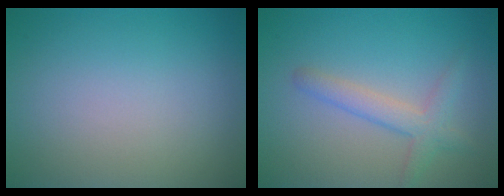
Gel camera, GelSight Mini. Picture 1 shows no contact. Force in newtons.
{"total": 2.7, "press": 2.6, "slide": 0.1}